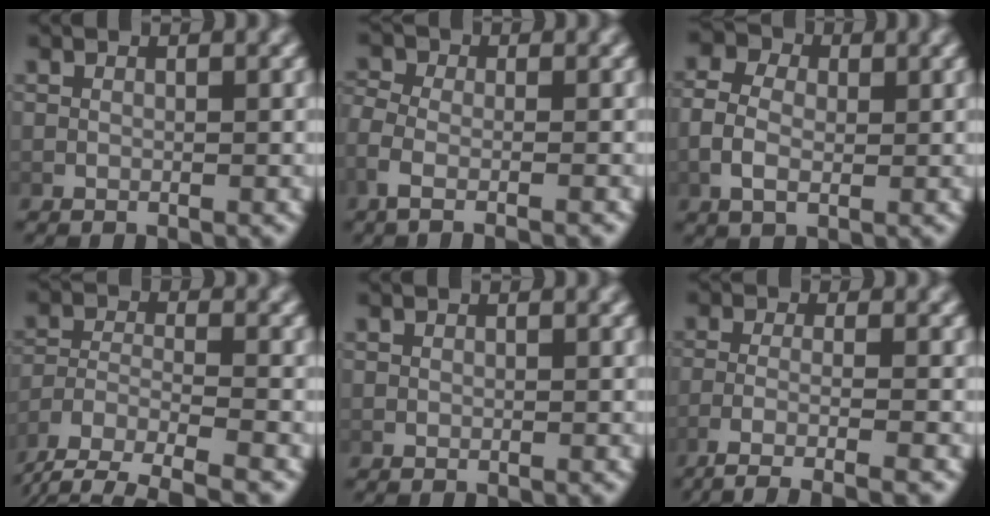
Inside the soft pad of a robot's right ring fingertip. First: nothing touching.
{"total": 3.1, "force": [-1.4, 1.6, 2.3], "torque": [-0.059, -0.005, -0.024]}
{"total": 4.5, "force": [0.4, 3.6, 2.7], "torque": [-0.051, -0.009, 0.008]}
{"total": 5.4, "force": [-3.1, 3.2, 3.1], "torque": [-0.080, -0.026, -0.044]}
{"total": 0.0}
{"total": 7.0, "force": [-5.4, 1.4, 4.1], "torque": [-0.075, -0.026, -0.069]}